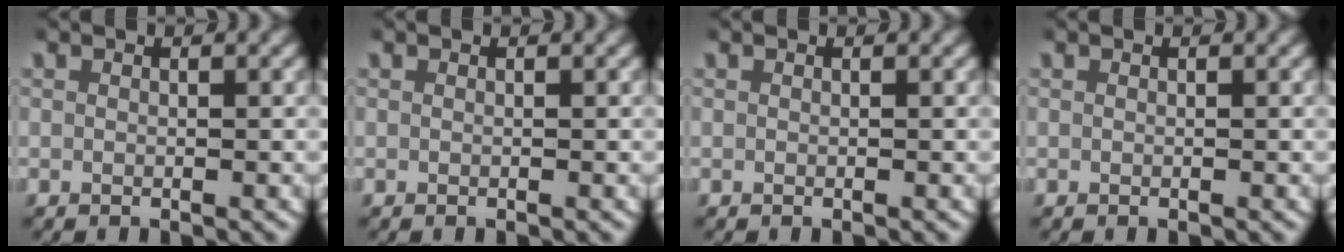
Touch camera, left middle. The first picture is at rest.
{"total": 0.0}
{"total": 0.0}
{"total": 0.0}